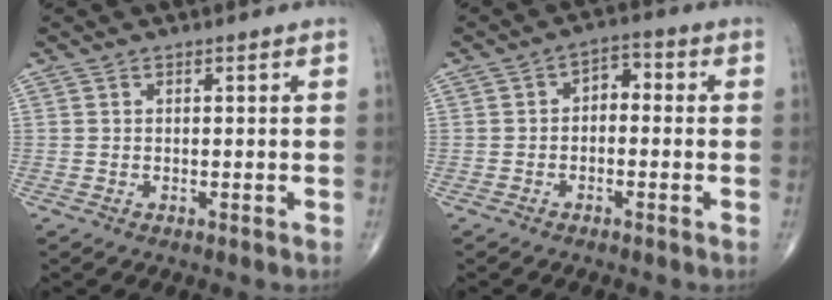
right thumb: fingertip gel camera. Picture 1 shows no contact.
{"total": 3.9, "force": [-0.3, 2.5, 2.9], "torque": [-0.027, 0.022, -0.018]}